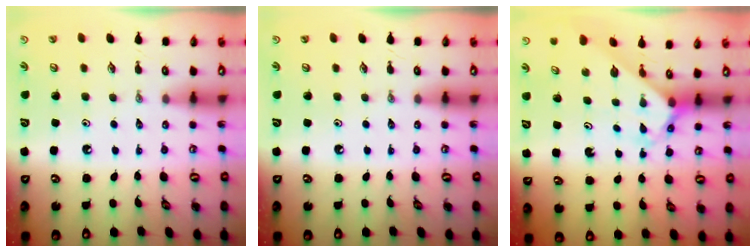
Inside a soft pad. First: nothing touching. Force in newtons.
{"total": 0.0}
{"total": 2.7, "press": 2.7, "slide": 0.2}